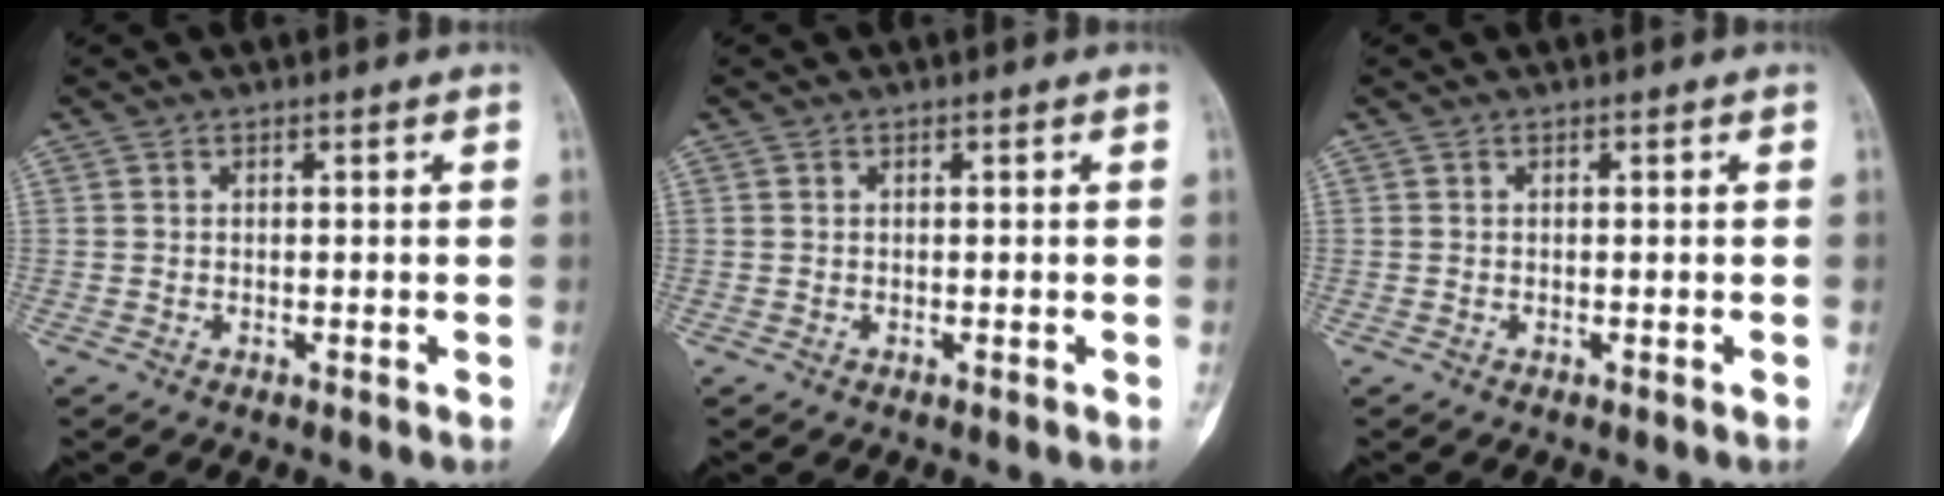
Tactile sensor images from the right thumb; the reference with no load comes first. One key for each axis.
{"total": 0.0}
{"total": 0.0}